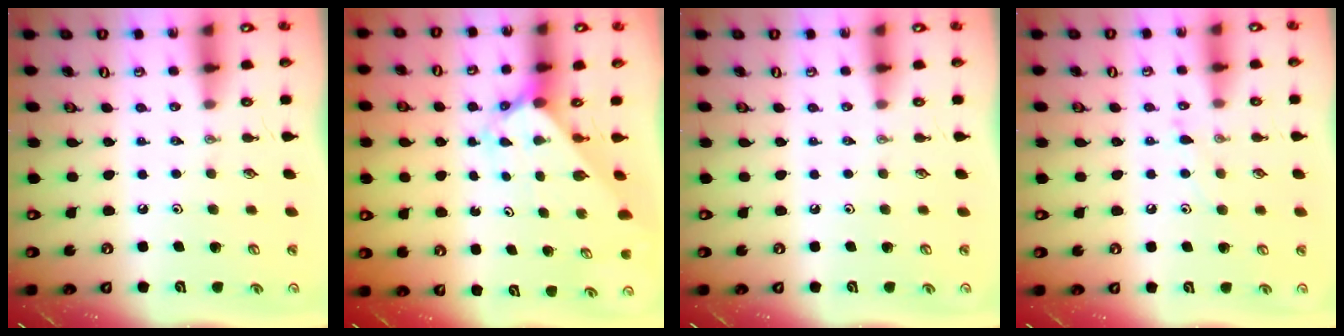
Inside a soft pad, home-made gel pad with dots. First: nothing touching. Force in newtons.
{"total": 2.2, "press": 2.2, "slide": 0.2}
{"total": 0.0}
{"total": 7.7, "press": 7.6, "slide": 0.7}